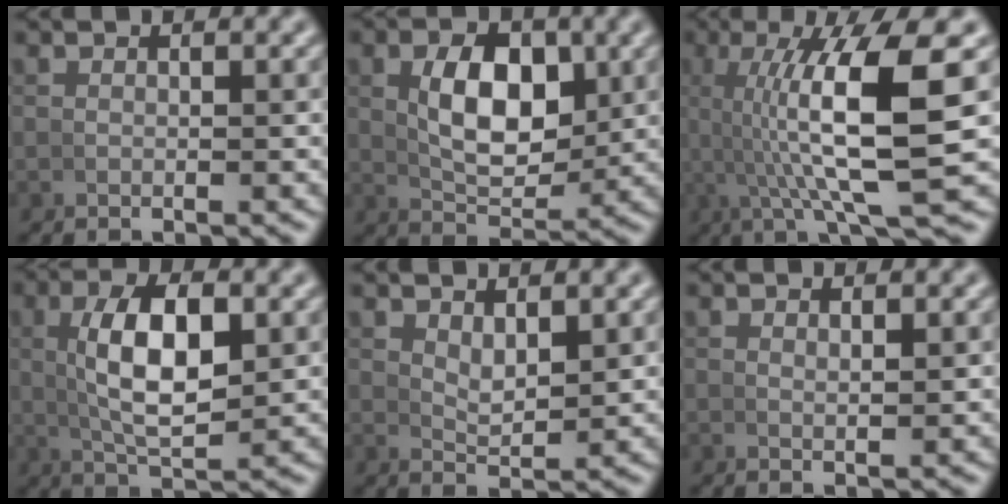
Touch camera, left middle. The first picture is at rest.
{"total": 6.0, "force": [1.2, 3.1, 5.0], "torque": [-0.076, -0.010, 0.028]}
{"total": 9.9, "force": [1.6, 1.5, 9.6], "torque": [-0.171, 0.002, 0.027]}
{"total": 6.5, "force": [0.9, 2.2, 6.0], "torque": [-0.099, -0.002, 0.022]}
{"total": 2.9, "force": [2.4, 0.4, 1.6], "torque": [-0.023, -0.008, 0.045]}
{"total": 0.9, "force": [0.8, -0.1, 0.4], "torque": [-0.002, -0.003, 0.018]}